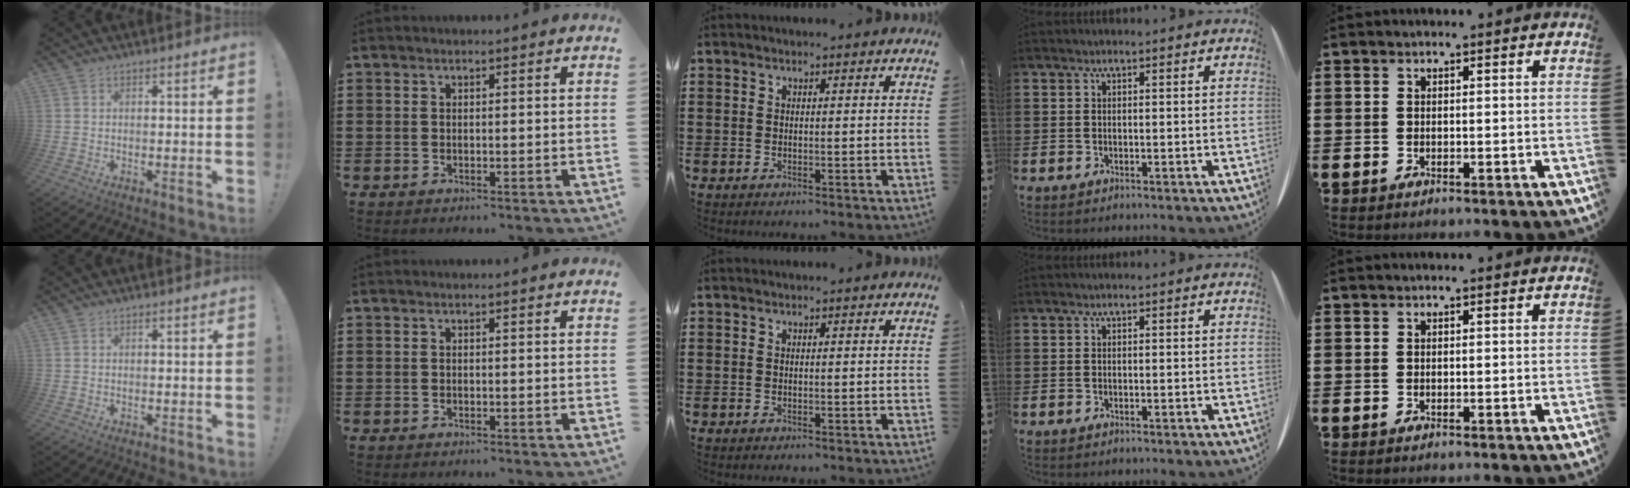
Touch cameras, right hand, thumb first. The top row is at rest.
{}